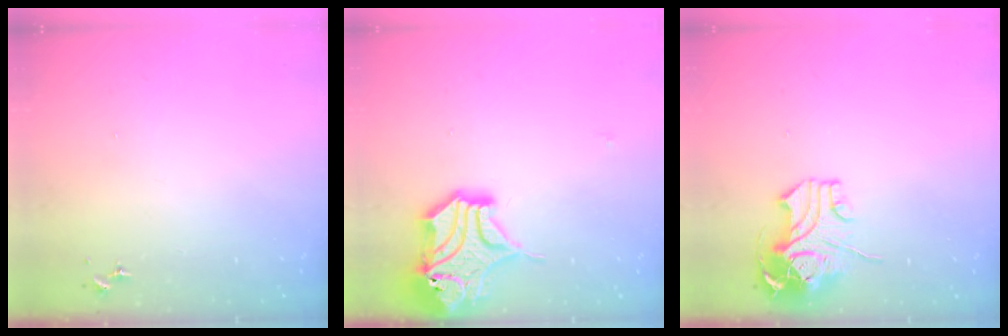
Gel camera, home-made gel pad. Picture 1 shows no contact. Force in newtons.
{"total": 16.6, "press": 16.5, "slide": 2.1}
{"total": 11.8, "press": 11.7, "slide": 2.1}